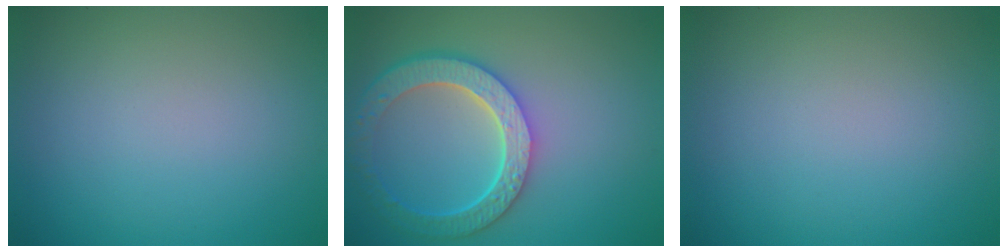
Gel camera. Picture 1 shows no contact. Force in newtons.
{"total": 6.5, "press": 5.1, "slide": 4.1}
{"total": 0.0}